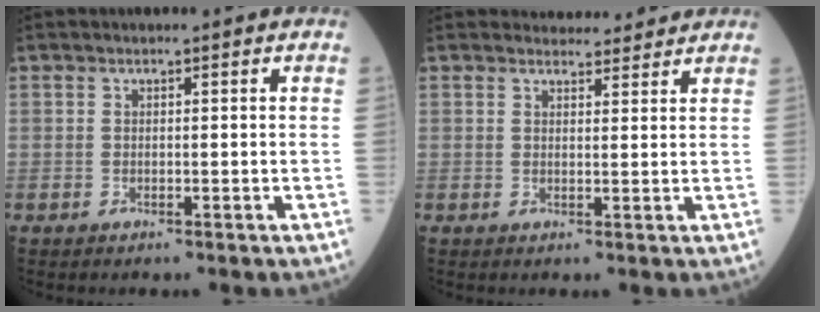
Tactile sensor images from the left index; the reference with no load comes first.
{"total": 4.3, "force": [4.1, 1.1, 0.2], "torque": [-0.002, 0.007, 0.050]}